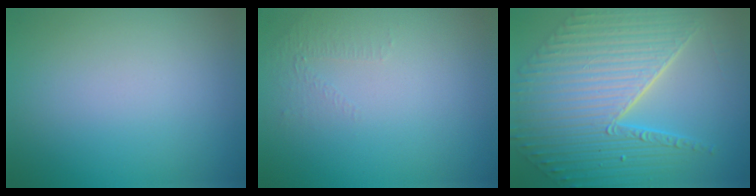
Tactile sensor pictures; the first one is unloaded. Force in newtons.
{"total": 0.9, "press": 0.4, "slide": 0.8}
{"total": 10.1, "press": 7.3, "slide": 6.9}